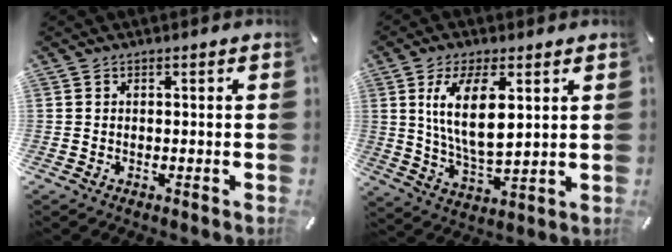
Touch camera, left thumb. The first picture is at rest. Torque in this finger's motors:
{"motor_torque": [2.51, 2.19, 1.69, -0.73, 0.29]}